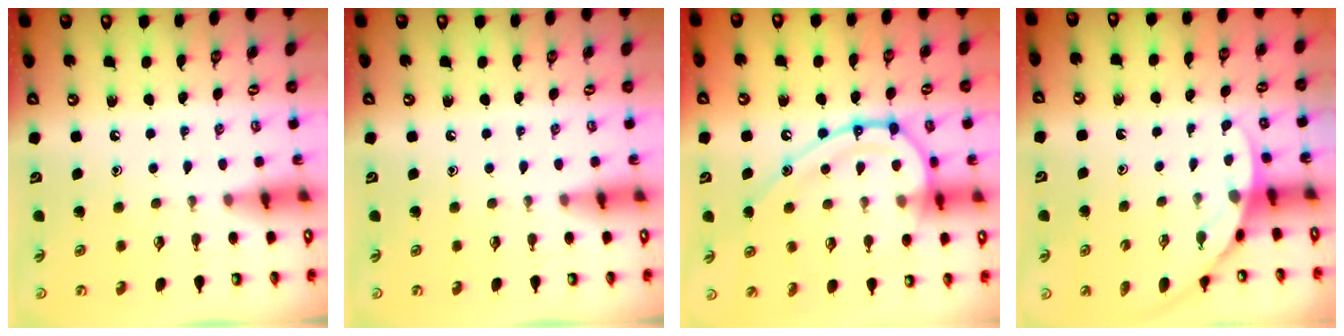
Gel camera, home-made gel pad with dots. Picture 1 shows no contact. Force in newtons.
{"total": 0.0}
{"total": 16.7, "press": 16.6, "slide": 1.6}
{"total": 5.0, "press": 5.0, "slide": 0.4}